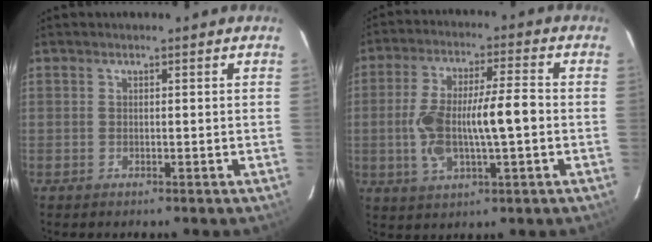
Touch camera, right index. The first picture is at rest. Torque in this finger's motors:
{"motor_torque": [0.85, -0.53, 0.38, 0.10]}